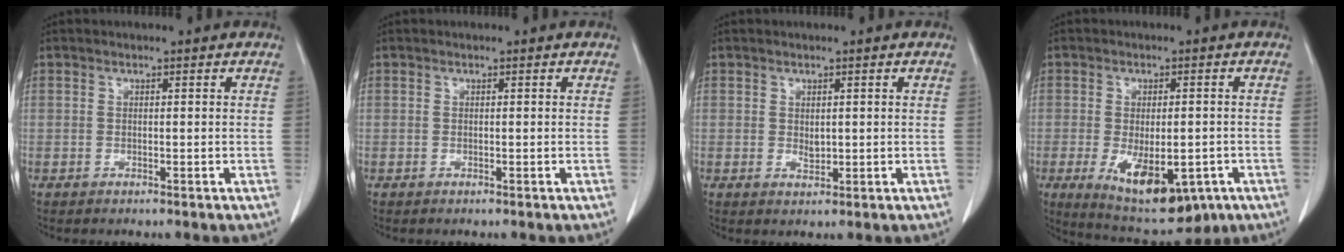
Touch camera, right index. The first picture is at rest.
{"total": 0.0}
{"total": 1.6, "force": [0.3, 1.0, 1.2], "torque": [-0.015, -0.002, 0.011]}
{"total": 13.5, "force": [-5.6, 5.9, 10.7], "torque": [-0.172, -0.016, -0.073]}